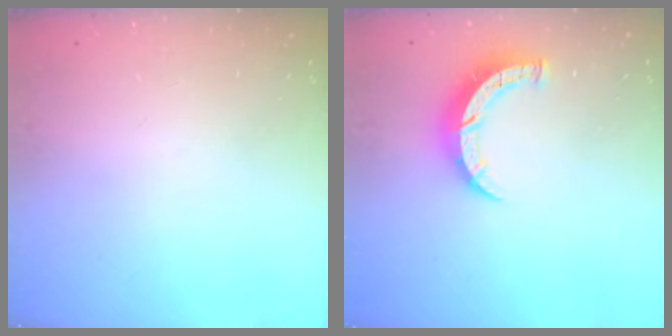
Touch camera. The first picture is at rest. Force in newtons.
{"total": 7.0, "press": 7.0, "slide": 0.4}